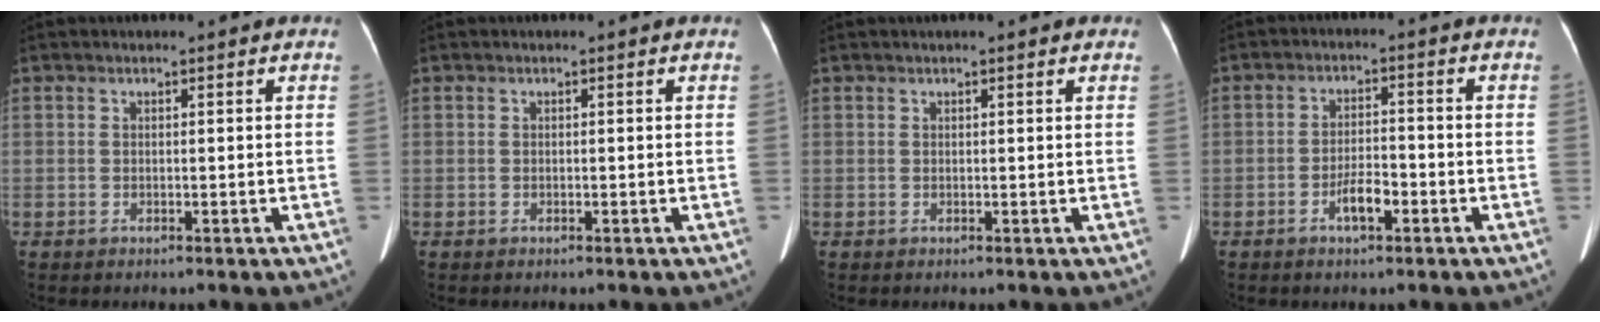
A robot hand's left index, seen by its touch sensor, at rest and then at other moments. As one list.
[{"total": 0.0}, {"total": 1.8, "force": [1.2, 0.3, 1.2], "torque": [-0.014, 0.013, 0.012]}, {"total": 4.0, "force": [-2.0, 1.2, 3.2], "torque": [-0.061, 0.004, -0.037]}]